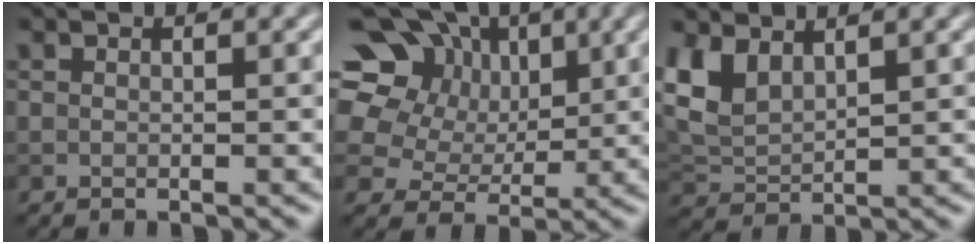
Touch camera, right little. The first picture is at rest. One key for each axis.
{"total": 17.9, "fx": 6.9, "fy": 14.2, "fz": 8.5, "tx": -0.199, "ty": 0.047, "tz": 0.120}
{"total": 4.2, "fx": 2.5, "fy": 2.3, "fz": 2.4, "tx": -0.063, "ty": 0.002, "tz": 0.054}